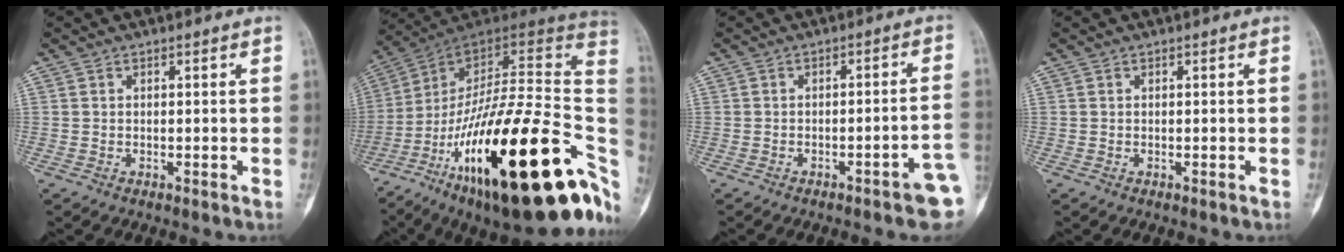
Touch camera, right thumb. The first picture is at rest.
{"total": 38.6, "force": [-12.3, 12.5, 34.4], "torque": [-0.439, 0.079, -0.197]}
{"total": 6.9, "force": [-3.1, 1.0, 6.1], "torque": [-0.070, 0.026, -0.036]}
{"total": 0.0}